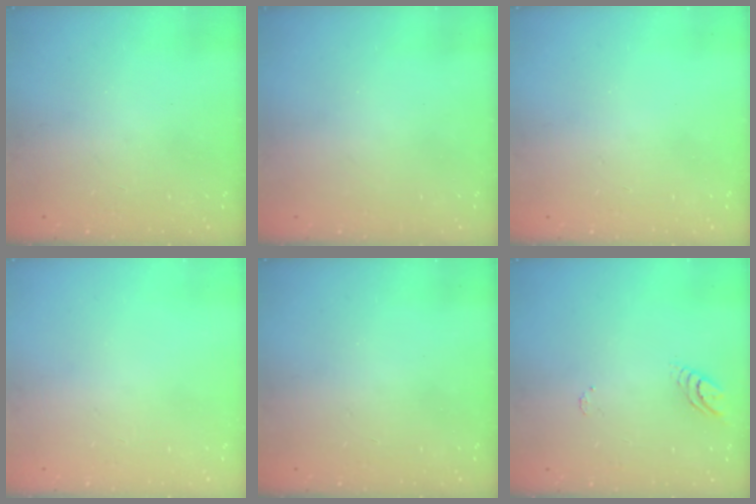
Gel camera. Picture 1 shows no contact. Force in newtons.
{"total": 0.0}
{"total": 0.0}
{"total": 0.0}
{"total": 0.0}
{"total": 3.7, "press": 3.7, "slide": 0.3}